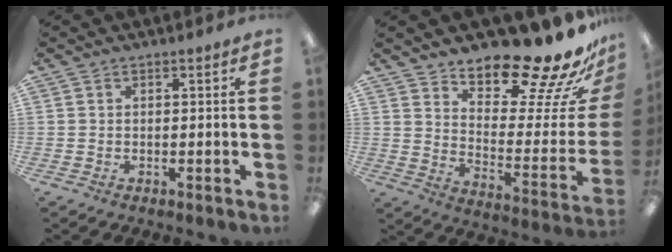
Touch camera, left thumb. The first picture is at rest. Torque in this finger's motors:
{"motor_torque": [0.54, 1.09, 1.40, -1.37, 0.06]}